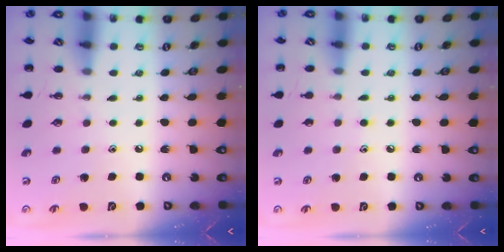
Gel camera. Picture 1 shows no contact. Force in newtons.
{"total": 5.2, "press": 4.9, "slide": 1.6}